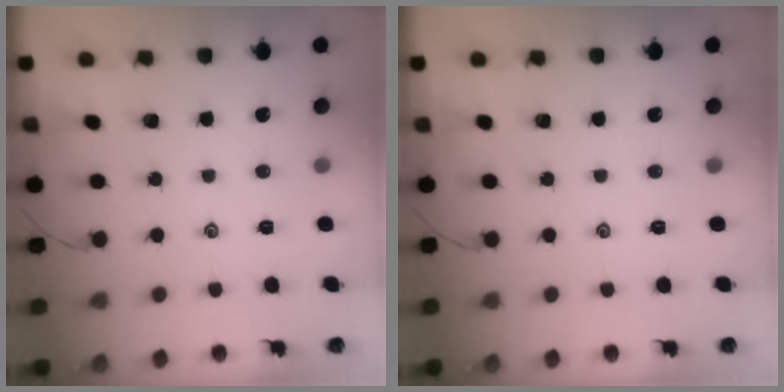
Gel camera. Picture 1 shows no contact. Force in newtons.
{"total": 0.0}